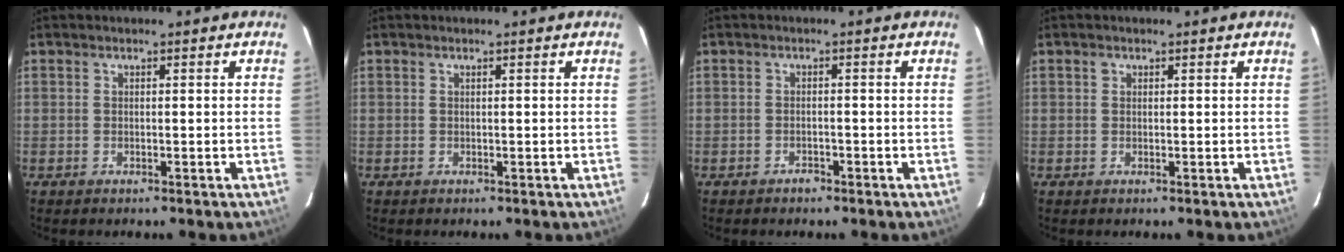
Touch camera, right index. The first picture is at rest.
{"total": 0.0}
{"total": 1.4, "force": [-1.2, 0.7, 0.2], "torque": [-0.003, 0.001, -0.018]}
{"total": 0.7, "force": [0.3, 0.6, 0.1], "torque": [-0.003, 0.004, 0.004]}